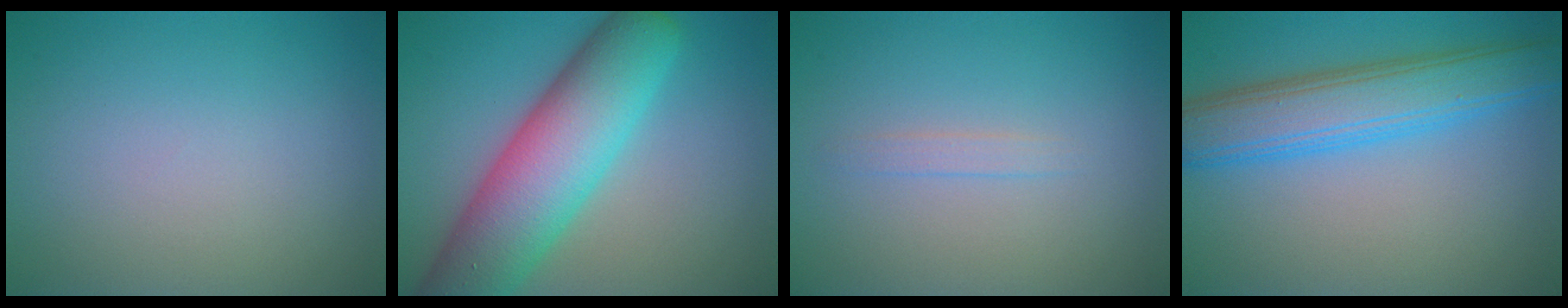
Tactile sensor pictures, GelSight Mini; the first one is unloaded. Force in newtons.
{"total": 10.8, "press": 10.7, "slide": 0.4}
{"total": 0.9, "press": 0.8, "slide": 0.1}
{"total": 6.7, "press": 6.7, "slide": 0.2}